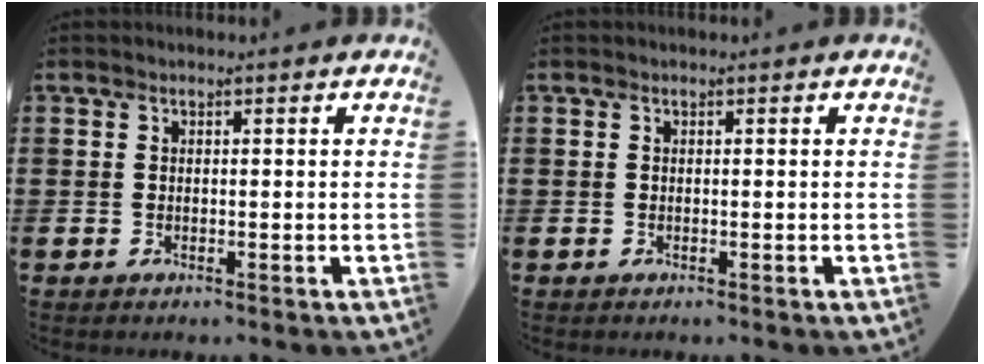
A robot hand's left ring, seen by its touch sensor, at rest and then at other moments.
{"total": 0.0}